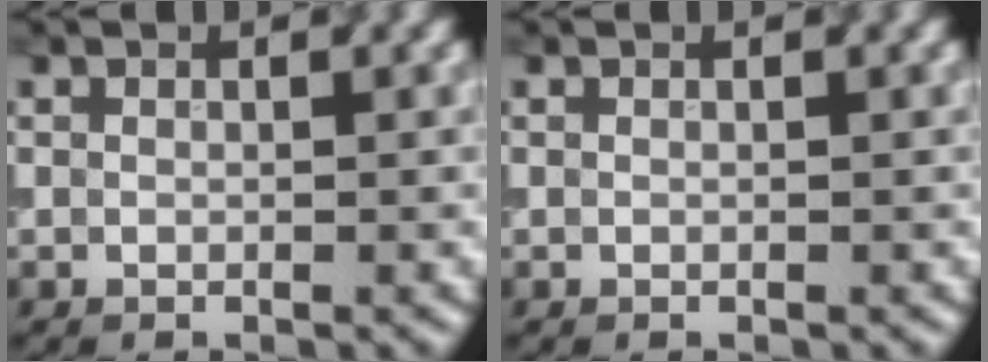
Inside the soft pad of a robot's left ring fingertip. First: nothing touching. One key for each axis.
{"total": 0.0}